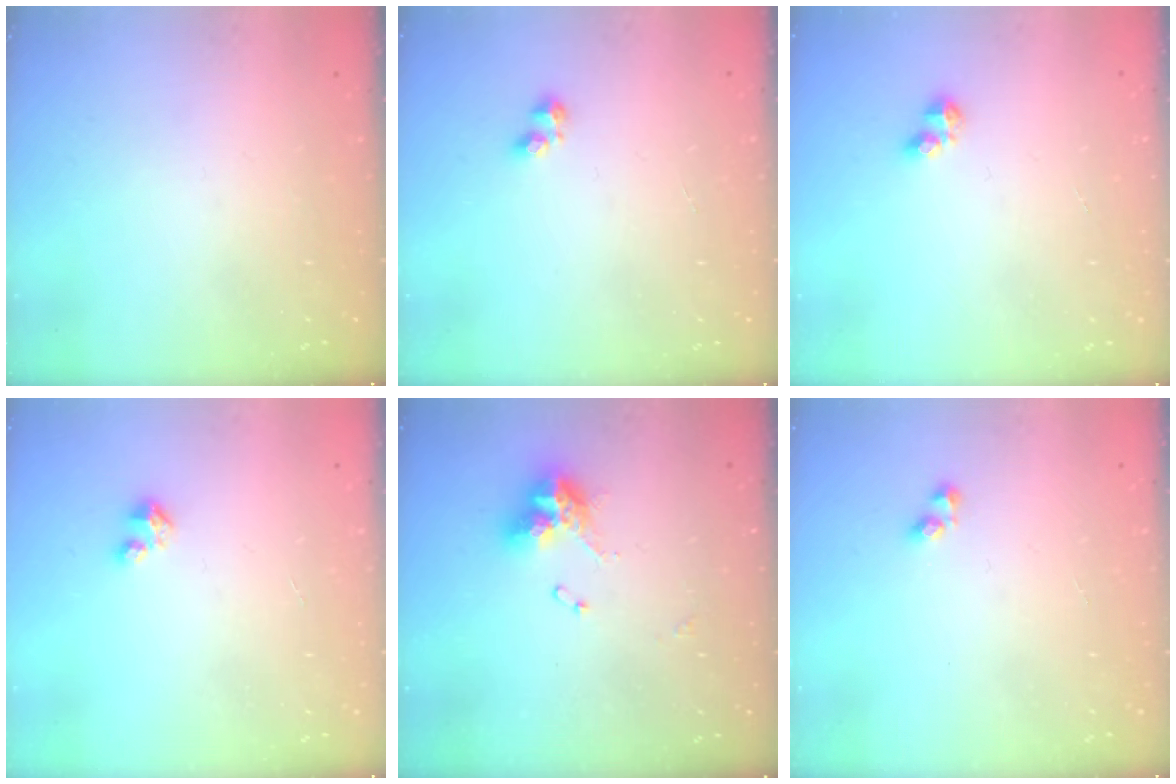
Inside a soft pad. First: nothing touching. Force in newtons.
{"total": 2.4, "press": 2.3, "slide": 0.8}
{"total": 3.3, "press": 3.3, "slide": 0.4}
{"total": 1.6, "press": 1.6, "slide": 0.2}
{"total": 11.3, "press": 11.2, "slide": 1.0}
{"total": 2.9, "press": 2.6, "slide": 1.3}